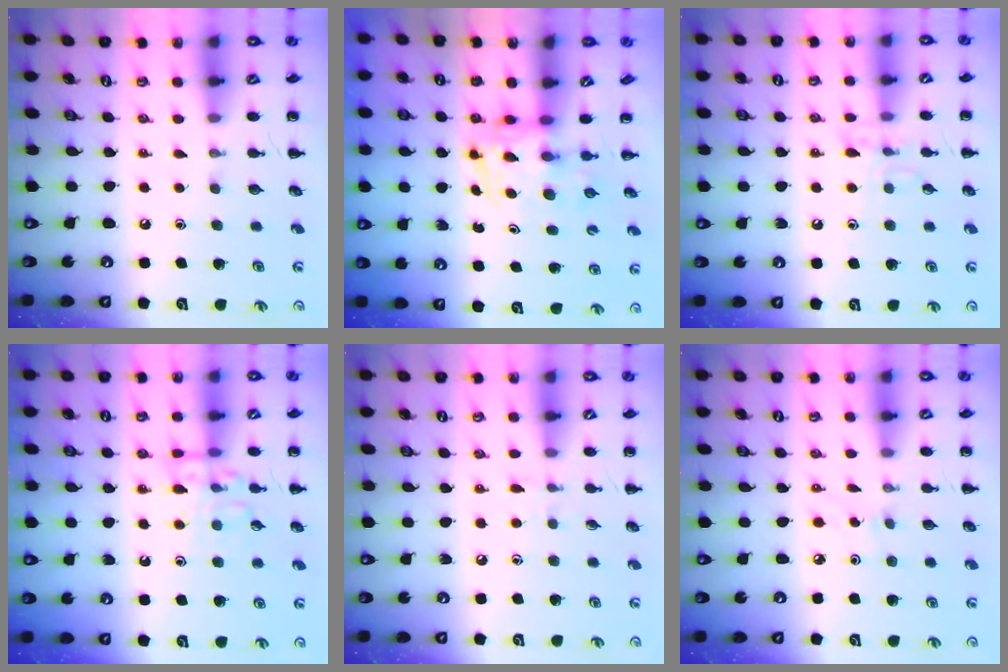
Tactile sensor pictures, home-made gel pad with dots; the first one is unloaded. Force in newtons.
{"total": 3.6, "press": 3.5, "slide": 0.6}
{"total": 7.1, "press": 7.1, "slide": 0.5}
{"total": 11.6, "press": 11.5, "slide": 1.0}
{"total": 3.8, "press": 3.5, "slide": 1.5}
{"total": 2.1, "press": 2.0, "slide": 0.8}